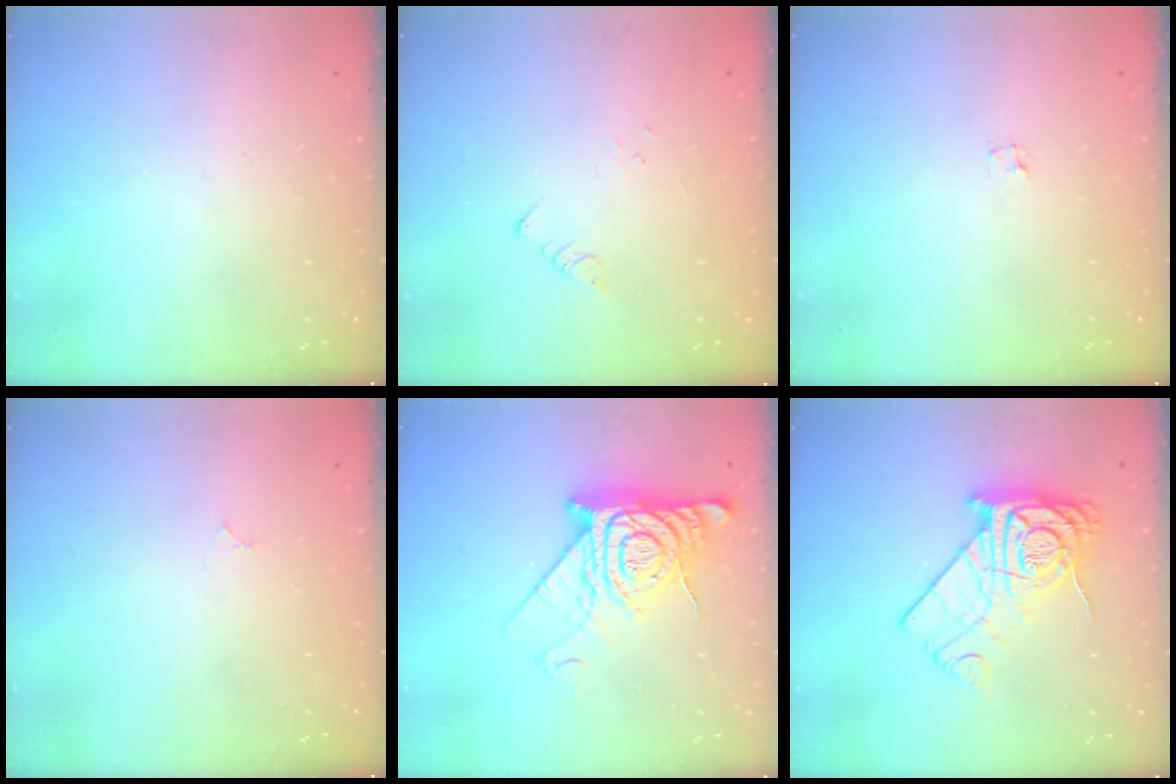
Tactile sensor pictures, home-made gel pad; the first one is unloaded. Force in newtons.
{"total": 1.8, "press": 1.8, "slide": 0.2}
{"total": 1.2, "press": 1.2, "slide": 0.1}
{"total": 1.8, "press": 1.8, "slide": 0.3}
{"total": 15.0, "press": 15.0, "slide": 1.3}
{"total": 18.7, "press": 18.7, "slide": 1.0}